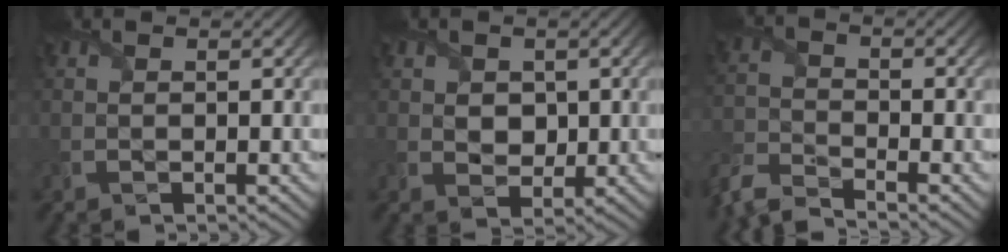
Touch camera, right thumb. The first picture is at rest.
{"total": 2.8, "force": [0.6, 2.3, 1.5], "torque": [-0.038, -0.005, 0.004]}
{"total": 5.9, "force": [-5.5, 1.1, 1.9], "torque": [-0.049, -0.013, -0.122]}